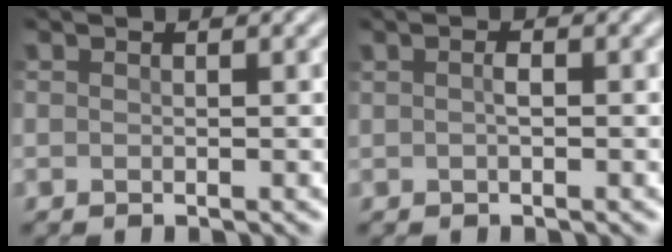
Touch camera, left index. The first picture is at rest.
{"total": 0.9, "force": [-0.1, 0.3, 0.8], "torque": [-0.021, 0.002, -0.003]}